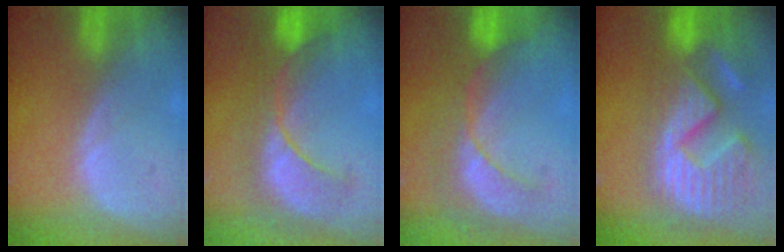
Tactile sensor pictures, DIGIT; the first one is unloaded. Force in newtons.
{"total": 8.8, "press": 8.8, "slide": 0.5}
{"total": 9.1, "press": 7.9, "slide": 4.5}
{"total": 15.4, "press": 12.6, "slide": 8.8}